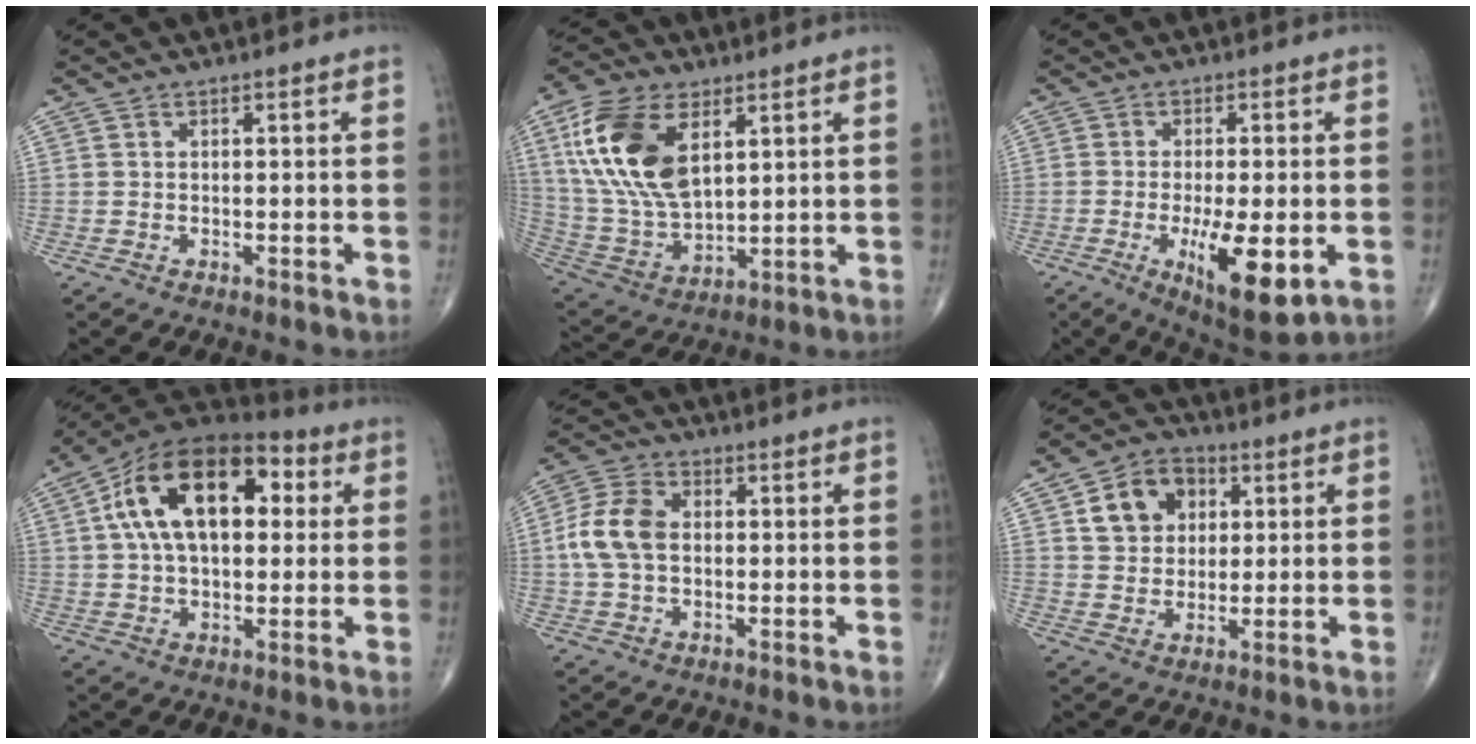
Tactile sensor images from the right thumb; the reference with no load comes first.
{"total": 18.7, "force": [6.7, 10.2, 14.2], "torque": [-0.275, -0.023, 0.132]}
{"total": 12.3, "force": [-3.4, 4.0, 11.2], "torque": [-0.175, -0.019, -0.045]}
{"total": 20.9, "force": [4.9, 11.9, 16.5], "torque": [-0.258, 0.024, 0.069]}
{"total": 9.0, "force": [0.3, 6.2, 6.6], "torque": [-0.134, 0.020, 0.000]}
{"total": 10.3, "force": [3.3, 8.2, 5.3], "torque": [-0.054, -0.003, 0.054]}